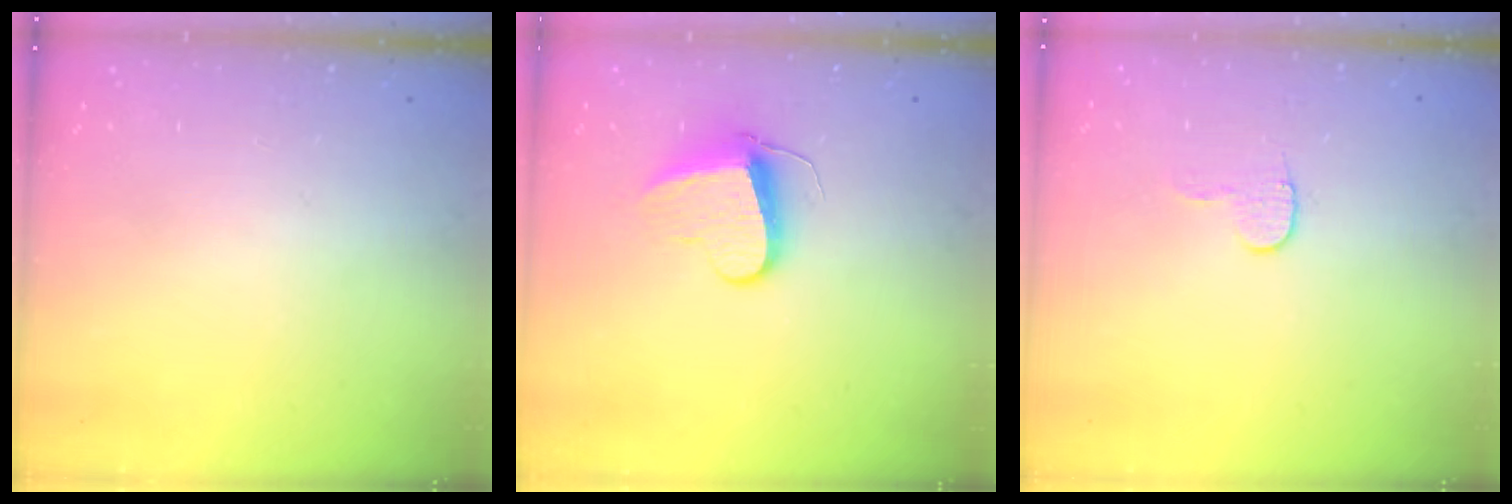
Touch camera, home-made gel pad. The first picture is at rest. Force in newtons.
{"total": 10.3, "press": 10.2, "slide": 0.9}
{"total": 5.7, "press": 5.7, "slide": 0.5}